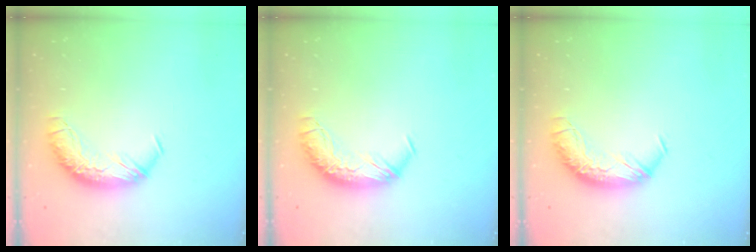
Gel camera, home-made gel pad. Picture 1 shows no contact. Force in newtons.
{"total": 0.0}
{"total": 0.0}